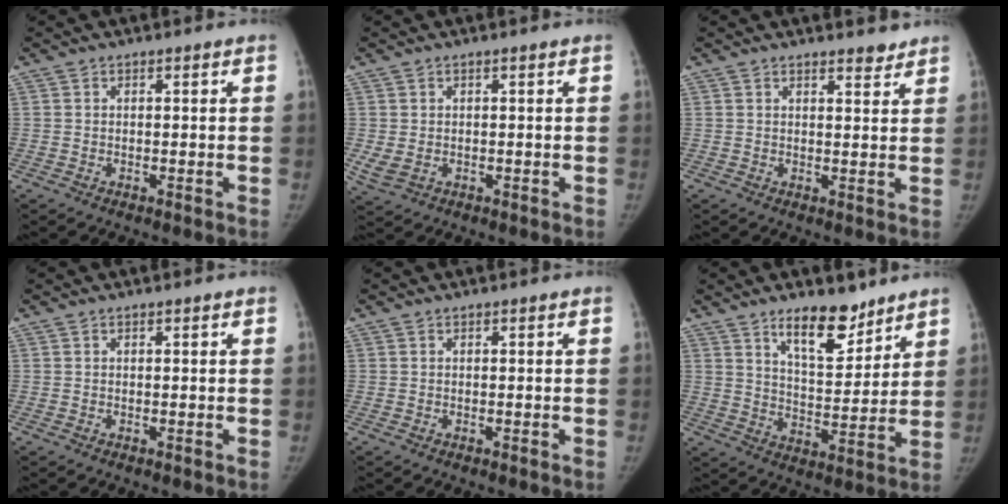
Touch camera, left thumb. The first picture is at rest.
{"total": 3.1, "force": [-0.2, 2.0, 2.3], "torque": [-0.054, -0.002, 0.005]}
{"total": 2.7, "force": [2.4, 0.8, 0.9], "torque": [-0.001, -0.018, 0.032]}
{"total": 0.0}
{"total": 0.0}
{"total": 11.5, "force": [8.2, 4.5, 6.6], "torque": [-0.077, -0.066, 0.142]}